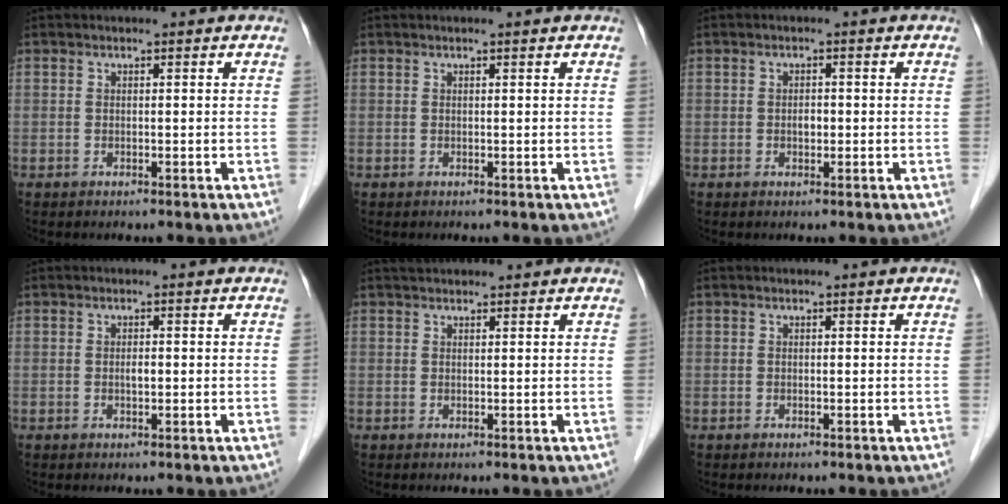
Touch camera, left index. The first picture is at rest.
{"total": 0.6, "force": [0.4, -0.1, 0.3], "torque": [-0.011, 0.002, 0.012]}
{"total": 1.3, "force": [-0.2, 0.8, 1.0], "torque": [-0.017, 0.002, -0.002]}
{"total": 0.9, "force": [-0.1, 0.3, 0.9], "torque": [-0.017, 0.000, 0.000]}
{"total": 2.4, "force": [2.3, 0.3, 0.7], "torque": [-0.010, 0.029, 0.039]}
{"total": 0.0}